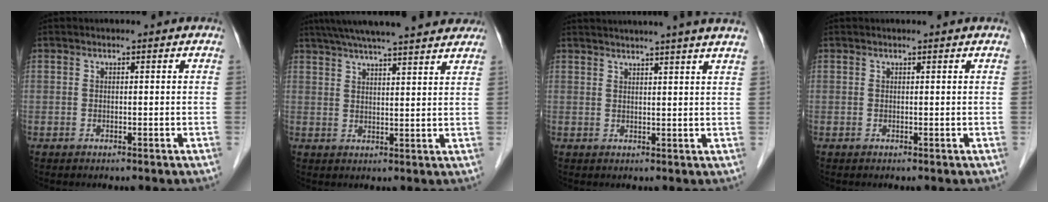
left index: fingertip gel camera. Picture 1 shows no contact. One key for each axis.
{"total": 20.7, "fx": 18.0, "fy": 1.8, "fz": 10.1, "tx": -0.164, "ty": 0.039, "tz": 0.241}
{"total": 15.0, "fx": 13.6, "fy": -1.2, "fz": 6.3, "tx": -0.105, "ty": -0.005, "tz": 0.162}
{"total": 0.9, "fx": 0.9, "fy": -0.1, "fz": 0.2, "tx": -0.012, "ty": 0.000, "tz": 0.011}